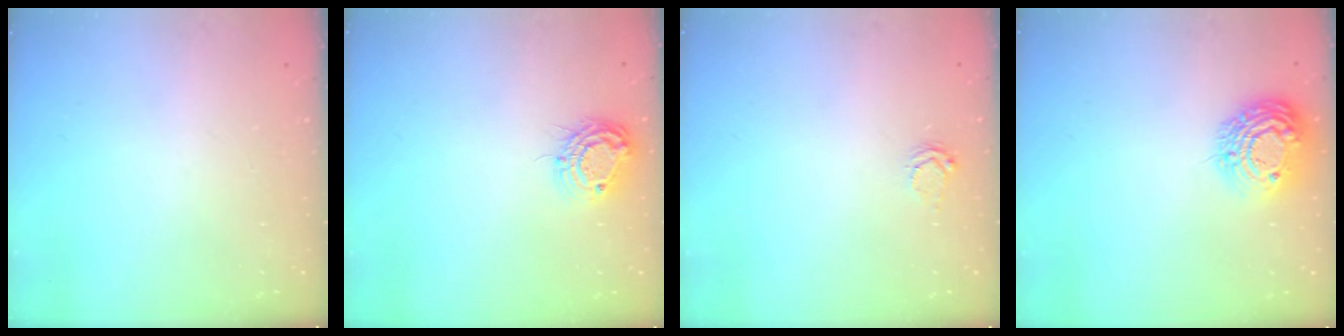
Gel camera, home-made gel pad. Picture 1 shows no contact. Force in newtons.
{"total": 9.6, "press": 9.6, "slide": 0.8}
{"total": 2.6, "press": 2.6, "slide": 0.3}
{"total": 13.7, "press": 13.6, "slide": 1.1}